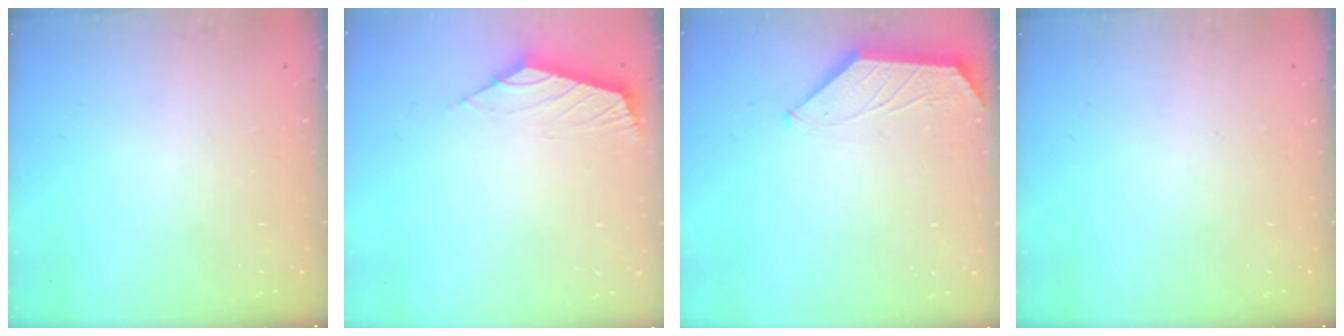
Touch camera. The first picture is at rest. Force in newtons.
{"total": 2.5, "press": 2.4, "slide": 0.7}
{"total": 1.0, "press": 0.9, "slide": 0.2}
{"total": 0.0}